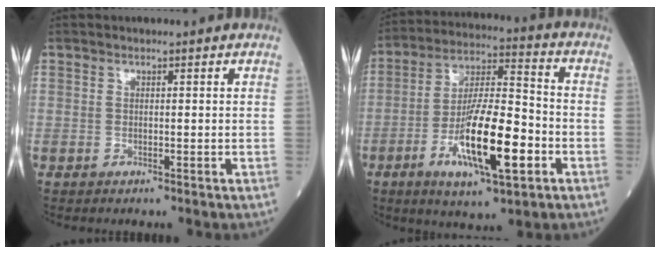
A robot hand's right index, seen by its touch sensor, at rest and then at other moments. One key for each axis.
{"total": 15.4, "fx": -5.2, "fy": 3.1, "fz": 14.1, "tx": -0.263, "ty": -0.008, "tz": -0.086}